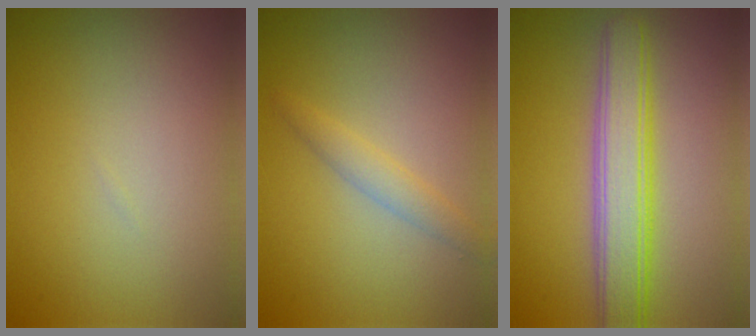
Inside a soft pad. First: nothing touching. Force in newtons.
{"total": 1.7, "press": 1.7, "slide": 0.1}
{"total": 5.5, "press": 5.5, "slide": 0.3}